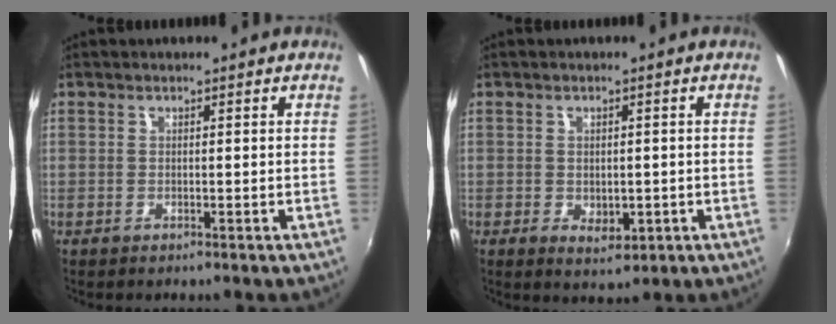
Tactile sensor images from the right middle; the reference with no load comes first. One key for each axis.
{"total": 3.7, "fx": -0.9, "fy": 2.4, "fz": 2.7, "tx": -0.046, "ty": -0.009, "tz": -0.008}